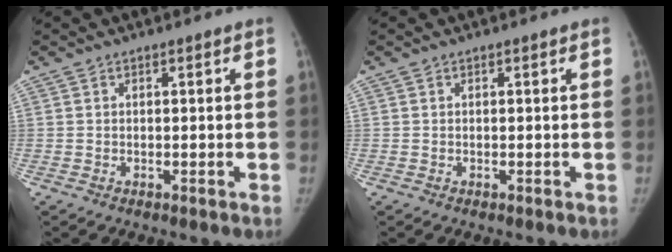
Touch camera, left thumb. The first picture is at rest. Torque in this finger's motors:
{"motor_torque": [0.00, 0.00, 0.30, -0.30, 0.01]}